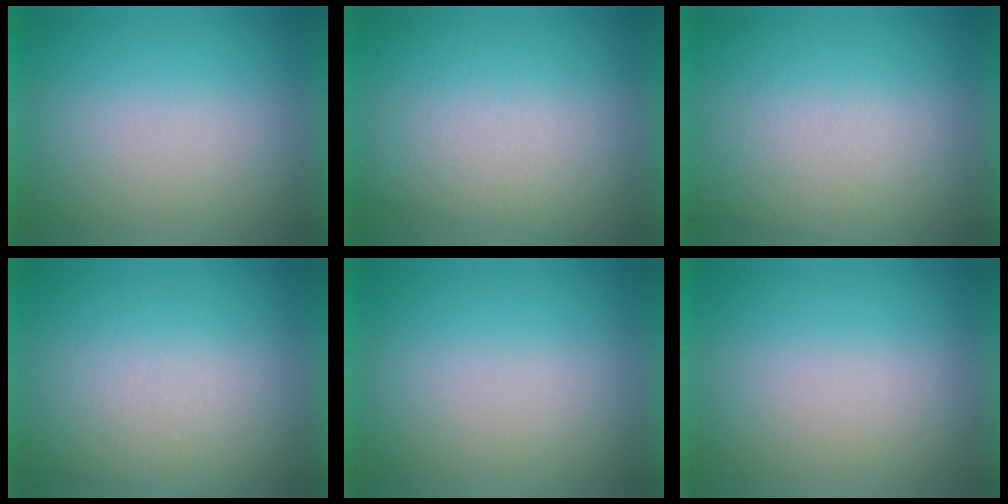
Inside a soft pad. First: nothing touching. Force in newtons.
{"total": 3.0}
{"total": 2.4}
{"total": 2.4}
{"total": 0.0}
{"total": 0.0}